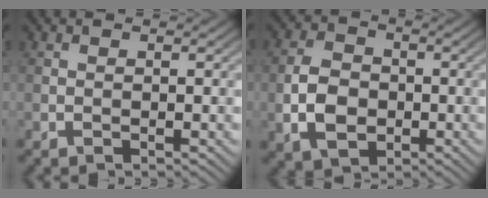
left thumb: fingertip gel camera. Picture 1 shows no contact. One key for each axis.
{"total": 5.7, "fx": -1.3, "fy": 4.2, "fz": 3.7, "tx": -0.082, "ty": -0.002, "tz": -0.028}